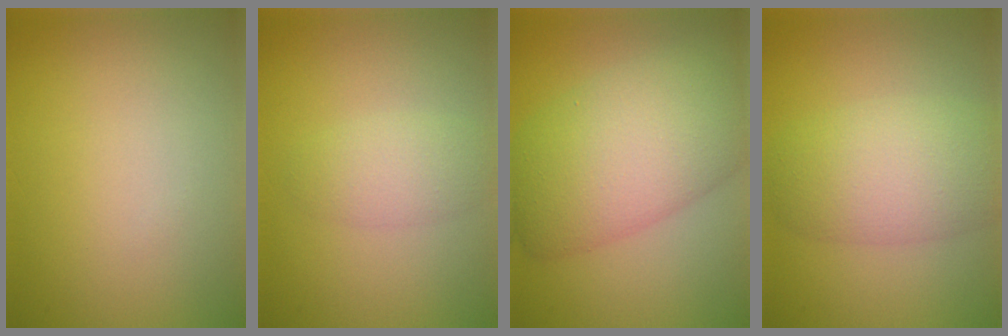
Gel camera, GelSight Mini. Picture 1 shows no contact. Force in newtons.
{"total": 2.5, "press": 2.5, "slide": 0.0}
{"total": 9.9, "press": 9.9, "slide": 0.7}
{"total": 6.3, "press": 6.3, "slide": 0.3}